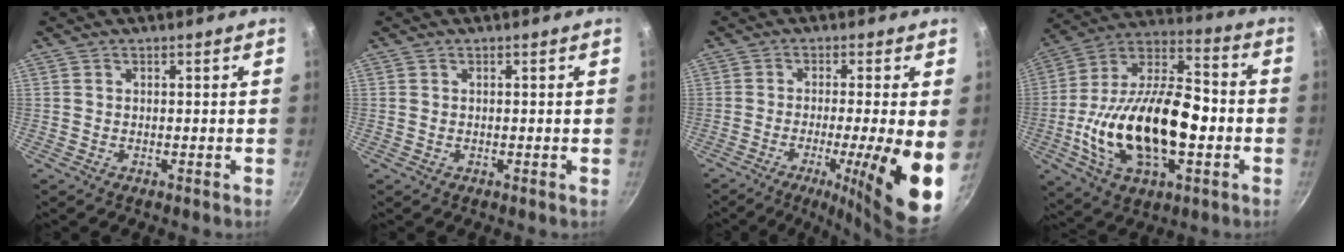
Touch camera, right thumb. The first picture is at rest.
{"total": 0.0}
{"total": 14.3, "force": [-3.0, 1.7, 13.9], "torque": [-0.201, -0.009, -0.045]}
{"total": 25.8, "force": [-4.3, 13.7, 21.4], "torque": [-0.377, 0.041, -0.078]}